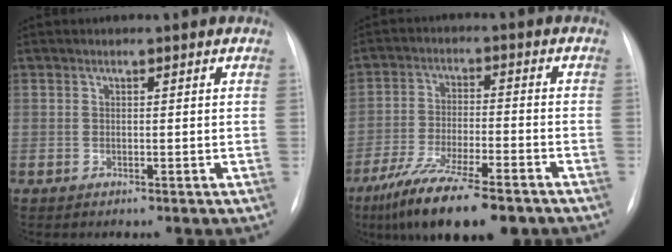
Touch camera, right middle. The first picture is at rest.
{"total": 14.7, "force": [-10.6, 3.2, 9.8], "torque": [-0.174, -0.033, -0.175]}